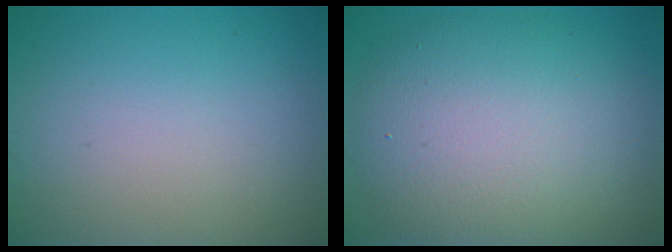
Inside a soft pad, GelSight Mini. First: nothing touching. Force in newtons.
{"total": 9.8, "press": 9.8, "slide": 0.7}